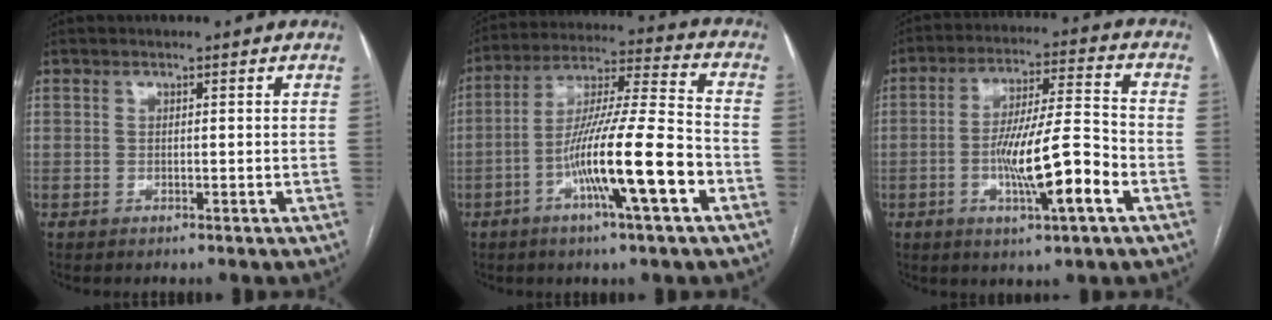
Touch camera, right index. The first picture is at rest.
{"total": 15.8, "force": [-6.0, 0.3, 14.6], "torque": [-0.260, -0.003, -0.107]}
{"total": 13.1, "force": [-4.3, 1.1, 12.3], "torque": [-0.211, 0.001, -0.071]}